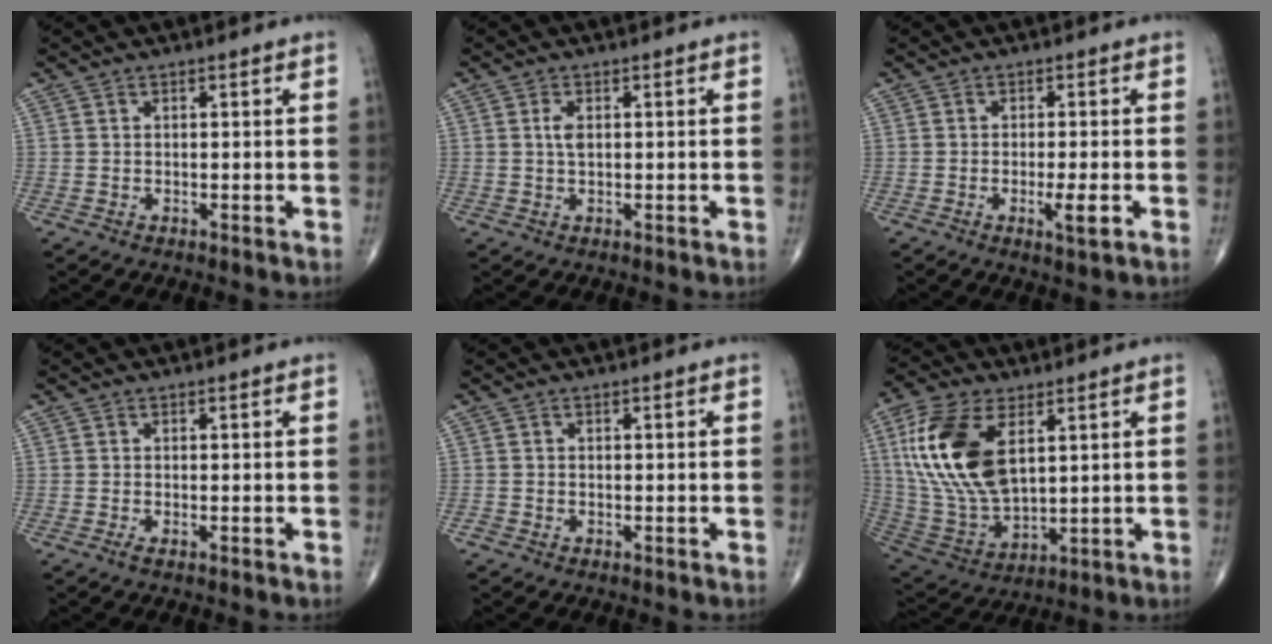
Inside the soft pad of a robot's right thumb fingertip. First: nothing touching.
{"total": 2.1, "force": [0.4, 1.1, 1.8], "torque": [-0.035, 0.000, 0.008]}
{"total": 3.8, "force": [-1.2, 0.6, 3.6], "torque": [-0.062, -0.007, -0.022]}
{"total": 0.7, "force": [-0.4, 0.1, 0.6], "torque": [-0.021, -0.004, -0.012]}
{"total": 0.6, "force": [-0.4, 0.5, 0.2], "torque": [-0.002, 0.001, -0.011]}
{"total": 19.8, "force": [6.0, 10.5, 15.7], "torque": [-0.319, -0.022, 0.119]}